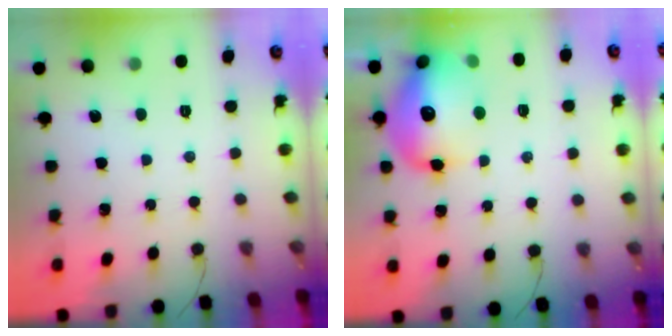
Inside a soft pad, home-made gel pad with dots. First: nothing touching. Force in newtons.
{"total": 17.6, "press": 17.2, "slide": 3.6}